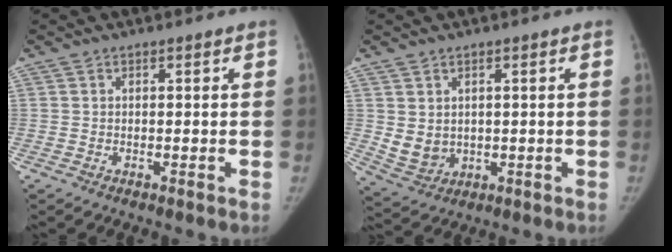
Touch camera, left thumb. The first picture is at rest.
{"total": 5.2, "force": [0.8, 4.3, 2.9], "torque": [-0.040, -0.015, 0.035]}